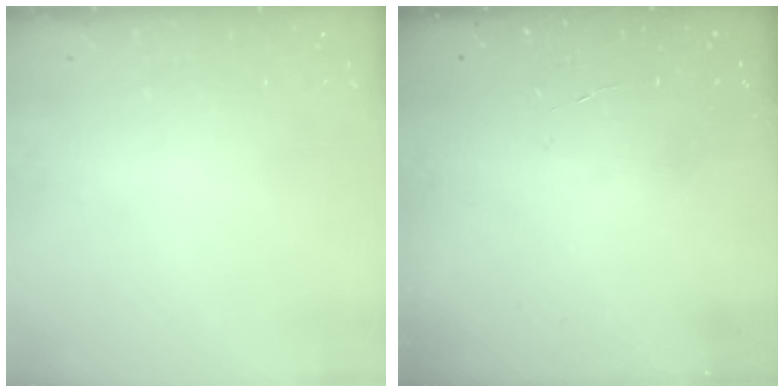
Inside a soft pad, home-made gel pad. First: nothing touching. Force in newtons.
{"total": 2.1, "press": 2.1, "slide": 0.2}